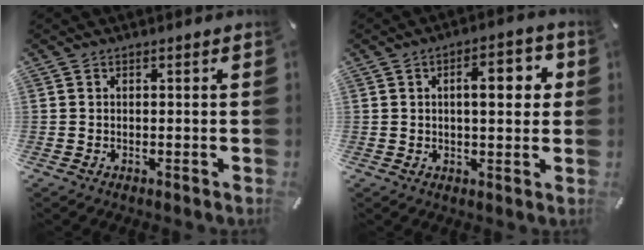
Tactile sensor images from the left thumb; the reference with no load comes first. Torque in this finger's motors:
{"motor_torque": [0.37, 0.25, 0.50, 0.27, 0.09]}